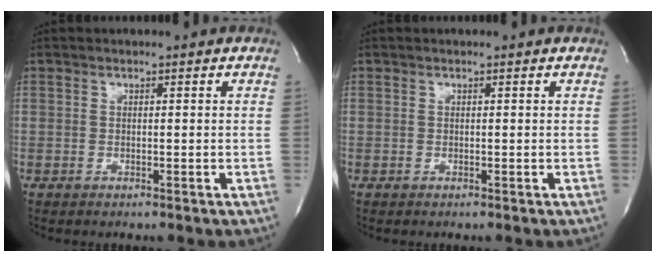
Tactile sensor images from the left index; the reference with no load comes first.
{"total": 0.0}